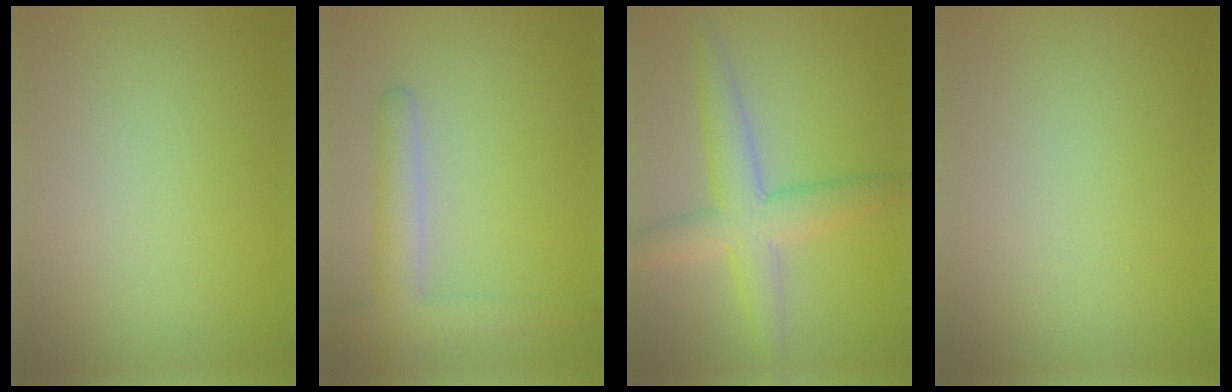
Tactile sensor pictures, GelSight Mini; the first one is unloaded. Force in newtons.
{"total": 4.1, "press": 4.1, "slide": 0.3}
{"total": 5.4, "press": 5.4, "slide": 0.3}
{"total": 0.0}